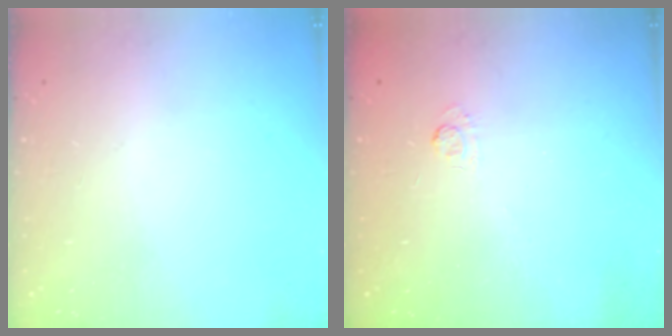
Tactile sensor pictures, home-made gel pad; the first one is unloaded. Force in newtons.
{"total": 2.1, "press": 1.5, "slide": 1.4}